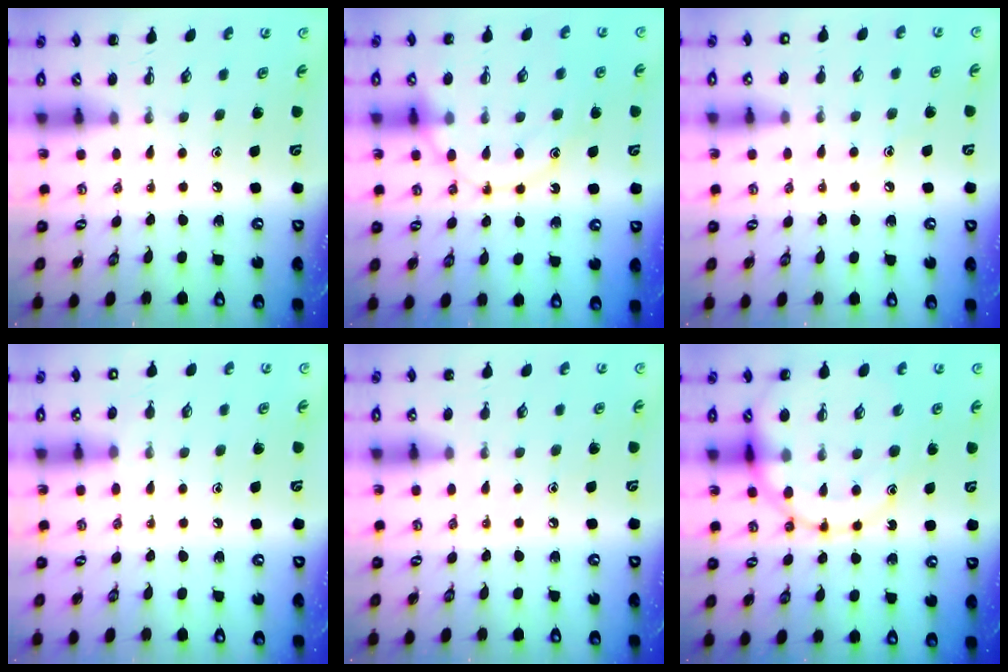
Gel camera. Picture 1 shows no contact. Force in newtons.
{"total": 14.3, "press": 14.3, "slide": 1.3}
{"total": 6.1, "press": 5.9, "slide": 1.7}
{"total": 8.5, "press": 8.1, "slide": 2.5}
{"total": 5.0, "press": 4.7, "slide": 1.5}
{"total": 17.5, "press": 17.2, "slide": 3.4}